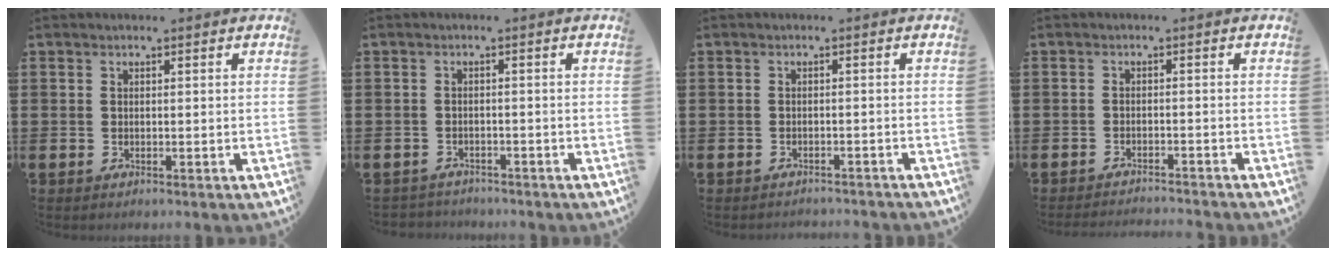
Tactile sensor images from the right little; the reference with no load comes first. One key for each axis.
{"total": 1.3, "fx": -1.2, "fy": 0.2, "fz": -0.2, "tx": -0.001, "ty": 0.002, "tz": -0.028}
{"total": 1.0, "fx": -1.0, "fy": 0.0, "fz": -0.1, "tx": 0.000, "ty": 0.002, "tz": -0.021}
{"total": 1.6, "fx": -1.6, "fy": -0.2, "fz": 0.0, "tx": -0.001, "ty": 0.004, "tz": -0.032}